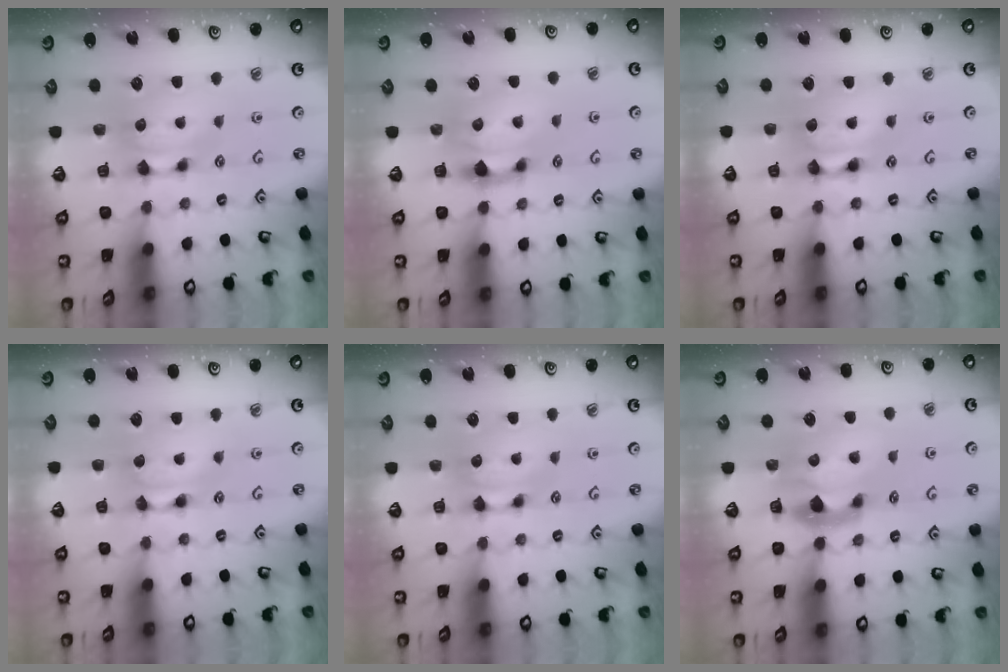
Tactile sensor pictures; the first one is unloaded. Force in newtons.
{"total": 1.9, "press": 1.3, "slide": 1.4}
{"total": 2.1, "press": 2.1, "slide": 0.1}
{"total": 1.6, "press": 1.6, "slide": 0.1}
{"total": 0.0}
{"total": 2.8, "press": 2.5, "slide": 1.3}